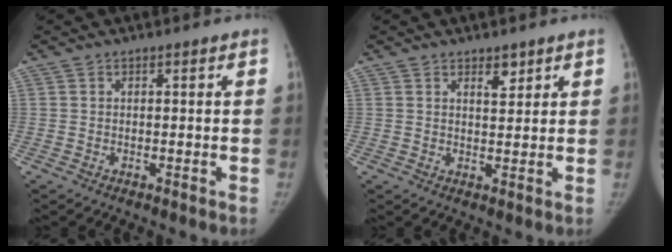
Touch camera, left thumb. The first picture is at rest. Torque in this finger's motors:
{"motor_torque": [0.06, -0.21, 0.13, 0.46, 0.01]}